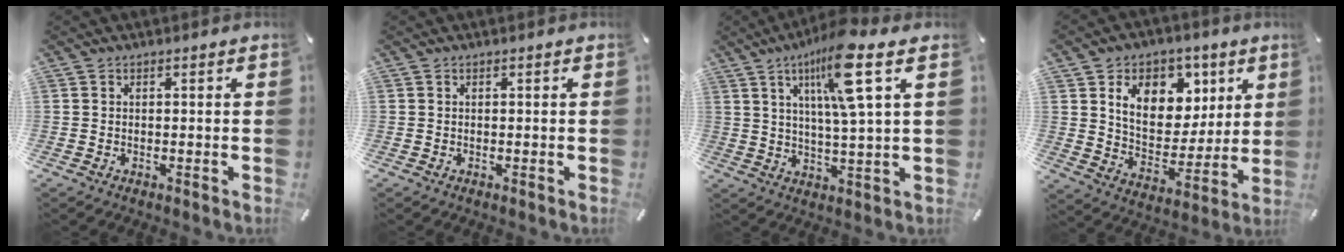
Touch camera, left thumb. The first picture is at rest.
{"total": 0.0}
{"total": 13.2, "force": [6.3, 2.0, 11.5], "torque": [-0.198, -0.015, 0.100]}
{"total": 14.2, "force": [6.9, 10.6, 6.6], "torque": [-0.101, -0.036, 0.126]}